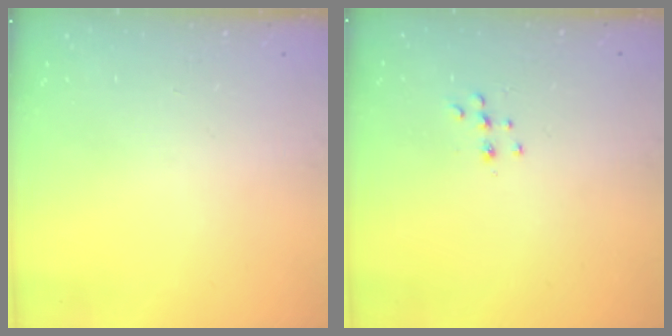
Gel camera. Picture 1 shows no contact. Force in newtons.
{"total": 5.8, "press": 5.8, "slide": 0.4}